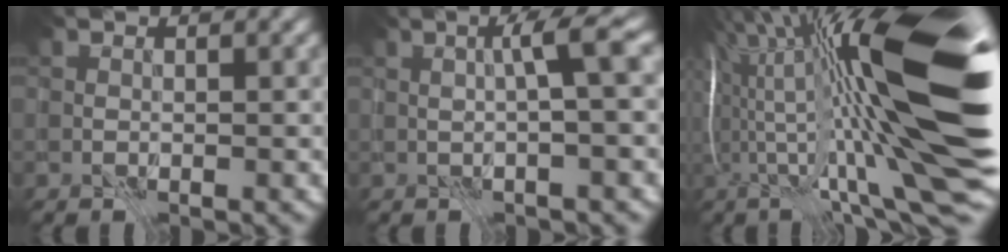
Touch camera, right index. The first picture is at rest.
{"total": 2.8, "force": [0.3, -0.3, 2.7], "torque": [-0.044, 0.015, 0.003]}
{"total": 20.8, "force": [1.5, 3.8, 20.4], "torque": [-0.325, 0.036, 0.028]}